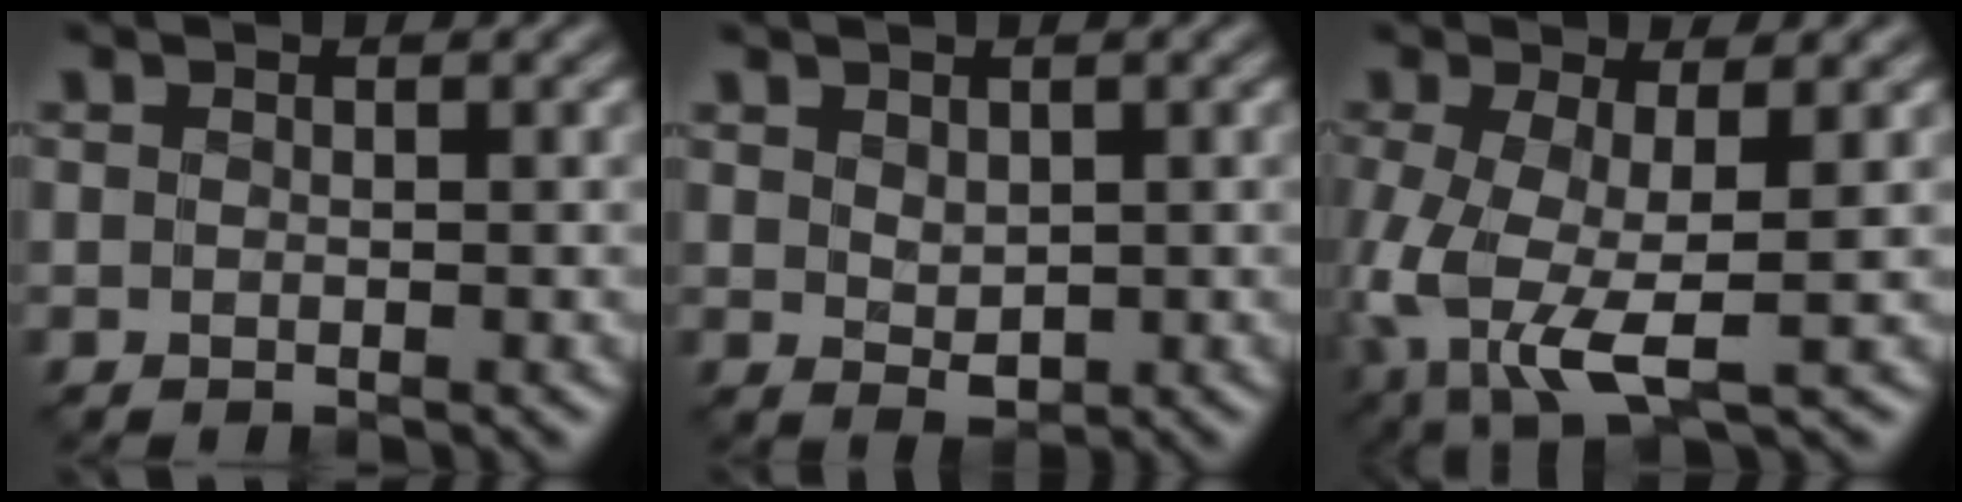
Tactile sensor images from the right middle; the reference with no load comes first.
{"total": 1.6, "force": [0.5, 1.1, 1.1], "torque": [-0.022, -0.006, 0.016]}
{"total": 6.9, "force": [-1.6, 2.6, 6.2], "torque": [-0.154, -0.020, -0.031]}